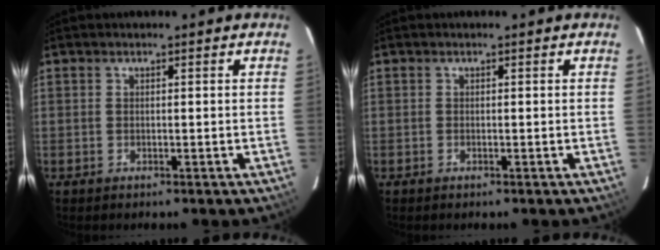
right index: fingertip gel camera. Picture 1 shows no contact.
{"total": 0.0}